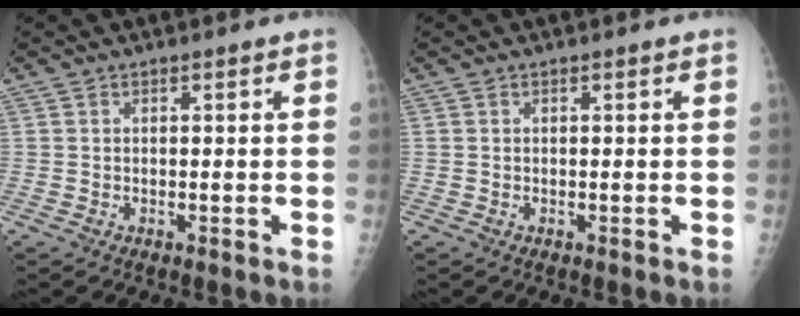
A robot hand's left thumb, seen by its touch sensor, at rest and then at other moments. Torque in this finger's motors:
{"motor_torque": [-0.21, -0.03, -0.17, -0.05, -0.02]}